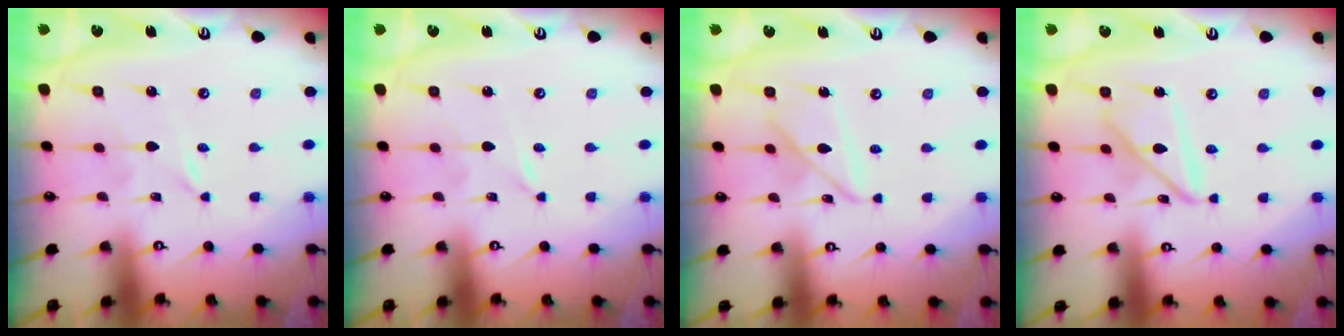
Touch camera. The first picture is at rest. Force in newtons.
{"total": 0.0}
{"total": 10.7, "press": 10.7, "slide": 0.9}
{"total": 11.5, "press": 11.5, "slide": 1.1}